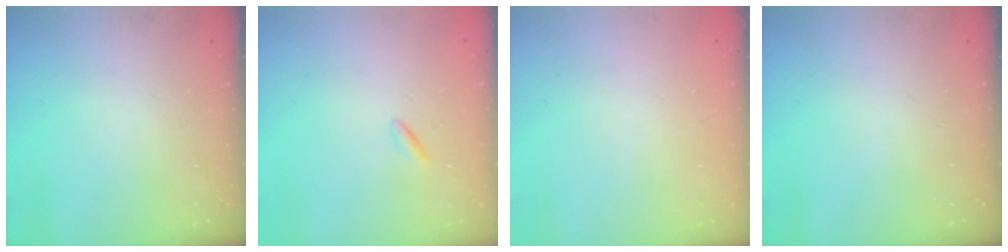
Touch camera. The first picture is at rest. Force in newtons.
{"total": 1.2, "press": 1.1, "slide": 0.4}
{"total": 2.0, "press": 2.0, "slide": 0.1}
{"total": 0.0}